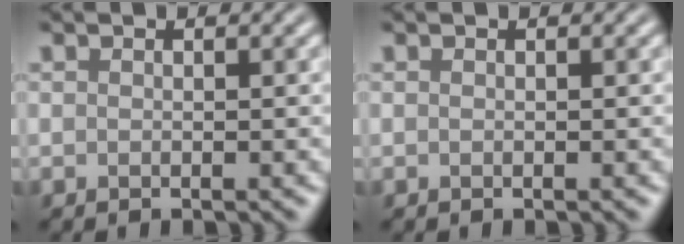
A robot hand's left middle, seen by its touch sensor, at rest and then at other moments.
{"total": 0.0}